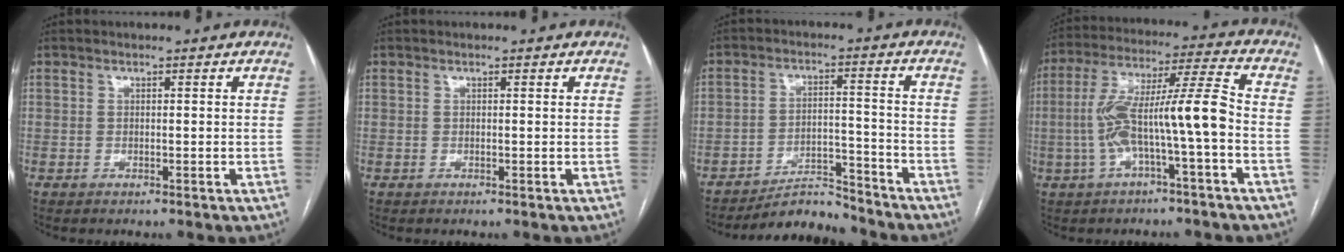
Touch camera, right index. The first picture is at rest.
{"total": 0.0}
{"total": 6.5, "force": [-6.4, 1.0, 0.1], "torque": [-0.002, 0.014, -0.104]}
{"total": 12.3, "force": [-2.4, 0.5, 12.1], "torque": [-0.234, 0.035, -0.043]}